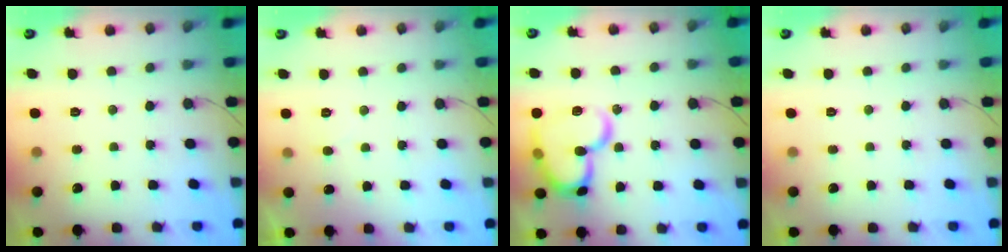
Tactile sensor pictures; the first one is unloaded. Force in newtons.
{"total": 3.7, "press": 3.6, "slide": 0.3}
{"total": 18.3, "press": 18.2, "slide": 2.0}
{"total": 0.0}